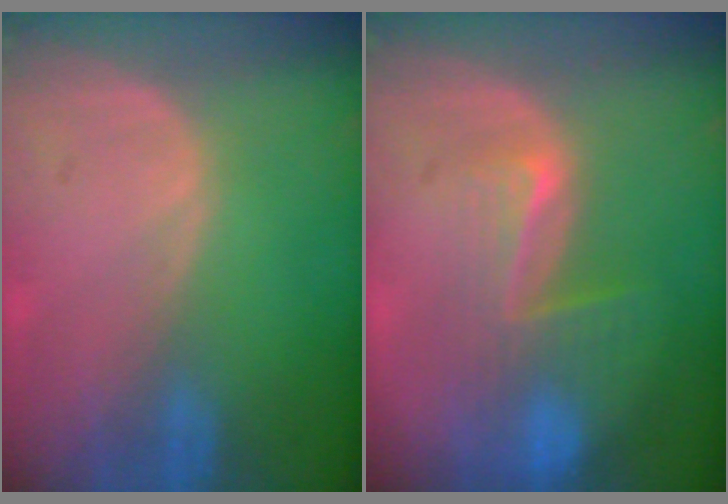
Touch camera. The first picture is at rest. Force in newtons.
{"total": 8.2, "press": 7.1, "slide": 4.1}